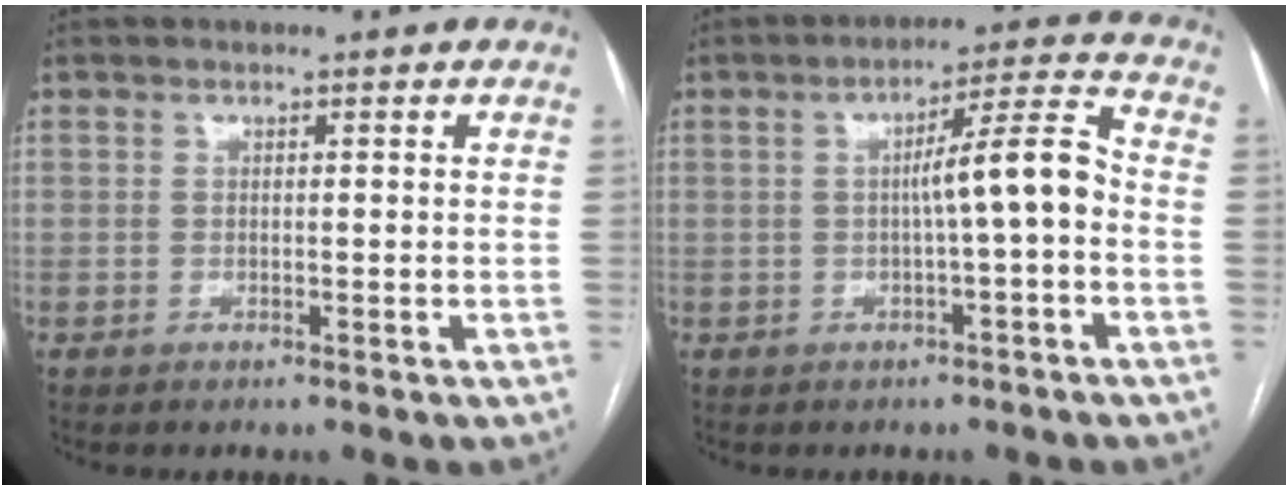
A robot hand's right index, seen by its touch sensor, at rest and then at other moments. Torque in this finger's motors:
{"motor_torque": [1.30, -0.14, 0.65, 0.13]}